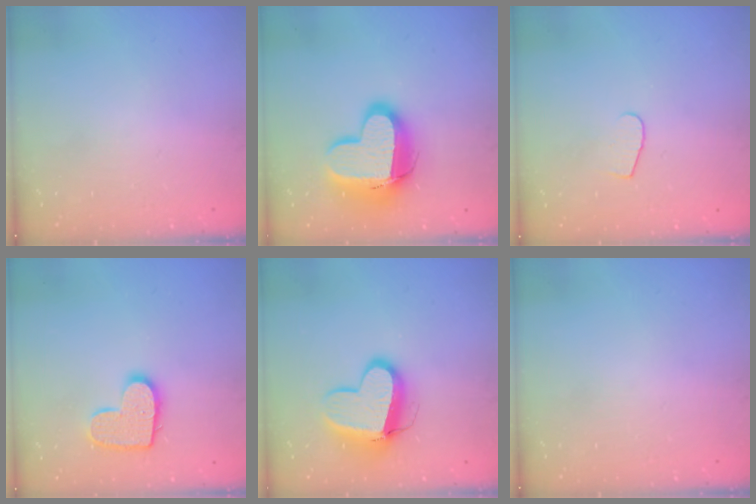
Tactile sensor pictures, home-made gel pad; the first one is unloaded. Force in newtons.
{"total": 16.0, "press": 16.0, "slide": 1.1}
{"total": 4.6, "press": 4.5, "slide": 0.4}
{"total": 12.0, "press": 12.0, "slide": 0.8}
{"total": 12.4, "press": 12.3, "slide": 1.7}
{"total": 0.0}